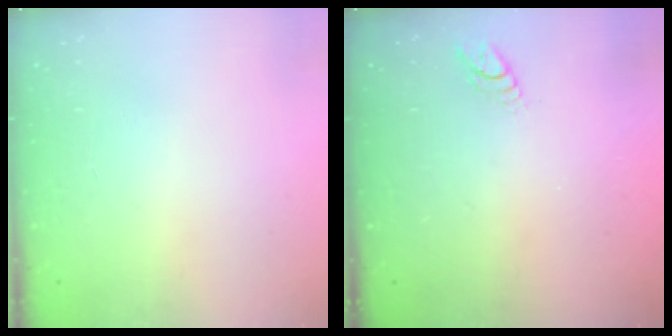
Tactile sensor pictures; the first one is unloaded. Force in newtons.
{"total": 3.9, "press": 3.9, "slide": 0.1}